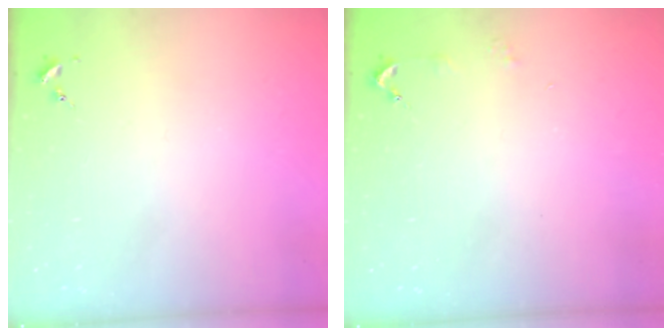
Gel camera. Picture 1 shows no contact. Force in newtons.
{"total": 2.9, "press": 2.8, "slide": 0.3}